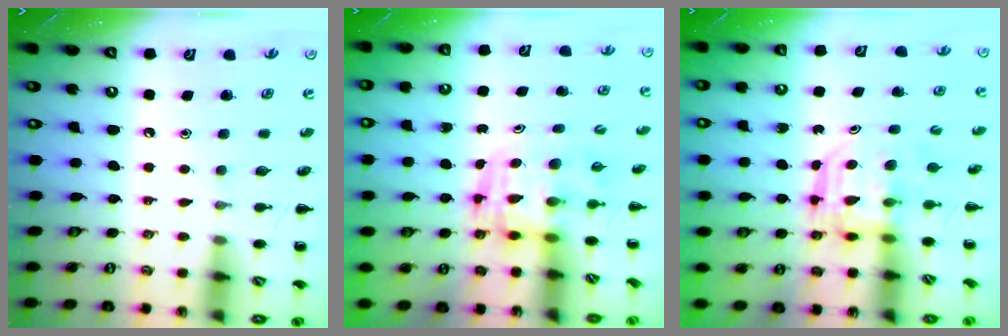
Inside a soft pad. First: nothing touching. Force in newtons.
{"total": 3.4, "press": 3.4, "slide": 0.6}
{"total": 3.0, "press": 3.0, "slide": 0.2}